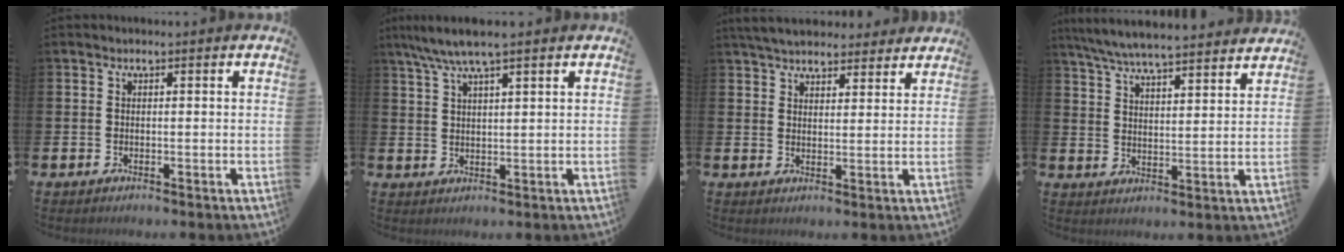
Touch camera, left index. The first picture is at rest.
{"total": 6.2, "force": [5.4, 0.5, 3.0], "torque": [-0.074, -0.018, 0.097]}
{"total": 5.3, "force": [5.0, 1.4, 0.9], "torque": [-0.026, -0.020, 0.091]}
{"total": 6.9, "force": [6.6, 0.3, 1.8], "torque": [-0.057, -0.043, 0.117]}